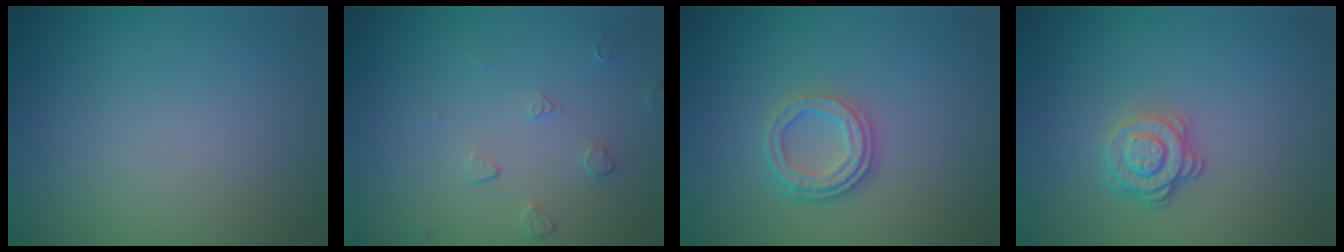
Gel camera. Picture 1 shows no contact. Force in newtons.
{"total": 1.1, "press": 0.7, "slide": 0.9}
{"total": 3.5, "press": 2.6, "slide": 2.3}
{"total": 2.9, "press": 2.5, "slide": 1.6}